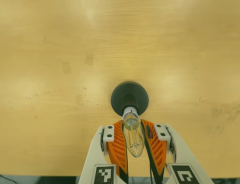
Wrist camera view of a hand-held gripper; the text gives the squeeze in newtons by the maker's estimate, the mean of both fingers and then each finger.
{"total": 20.3, "left": 19.4, "right": 21.1}